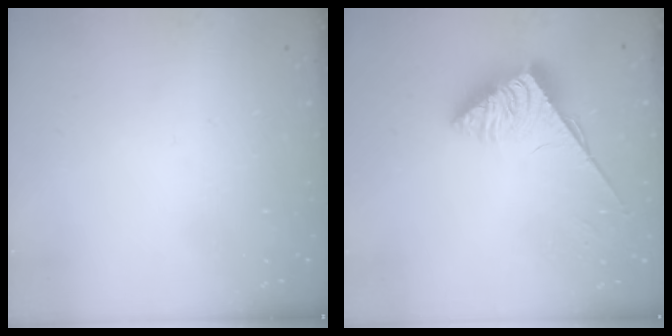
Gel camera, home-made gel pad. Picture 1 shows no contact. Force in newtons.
{"total": 3.7, "press": 3.6, "slide": 0.6}